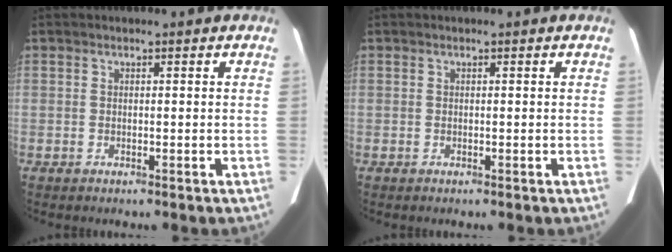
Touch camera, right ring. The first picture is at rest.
{"total": 0.0}